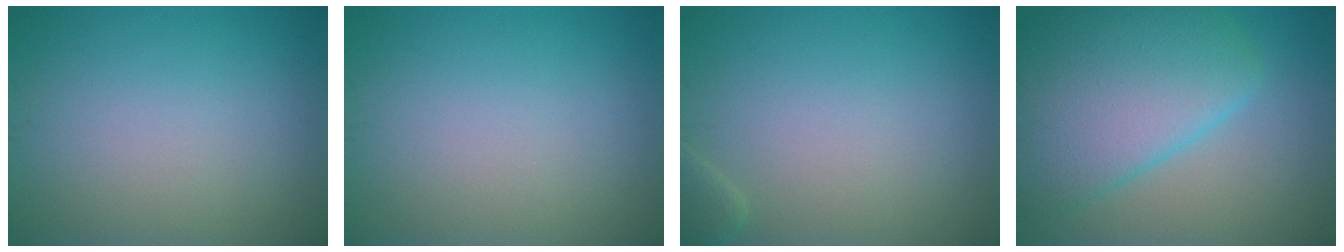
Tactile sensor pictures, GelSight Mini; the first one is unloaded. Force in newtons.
{"total": 0.0}
{"total": 1.2, "press": 1.2, "slide": 0.2}
{"total": 9.3, "press": 9.3, "slide": 0.4}